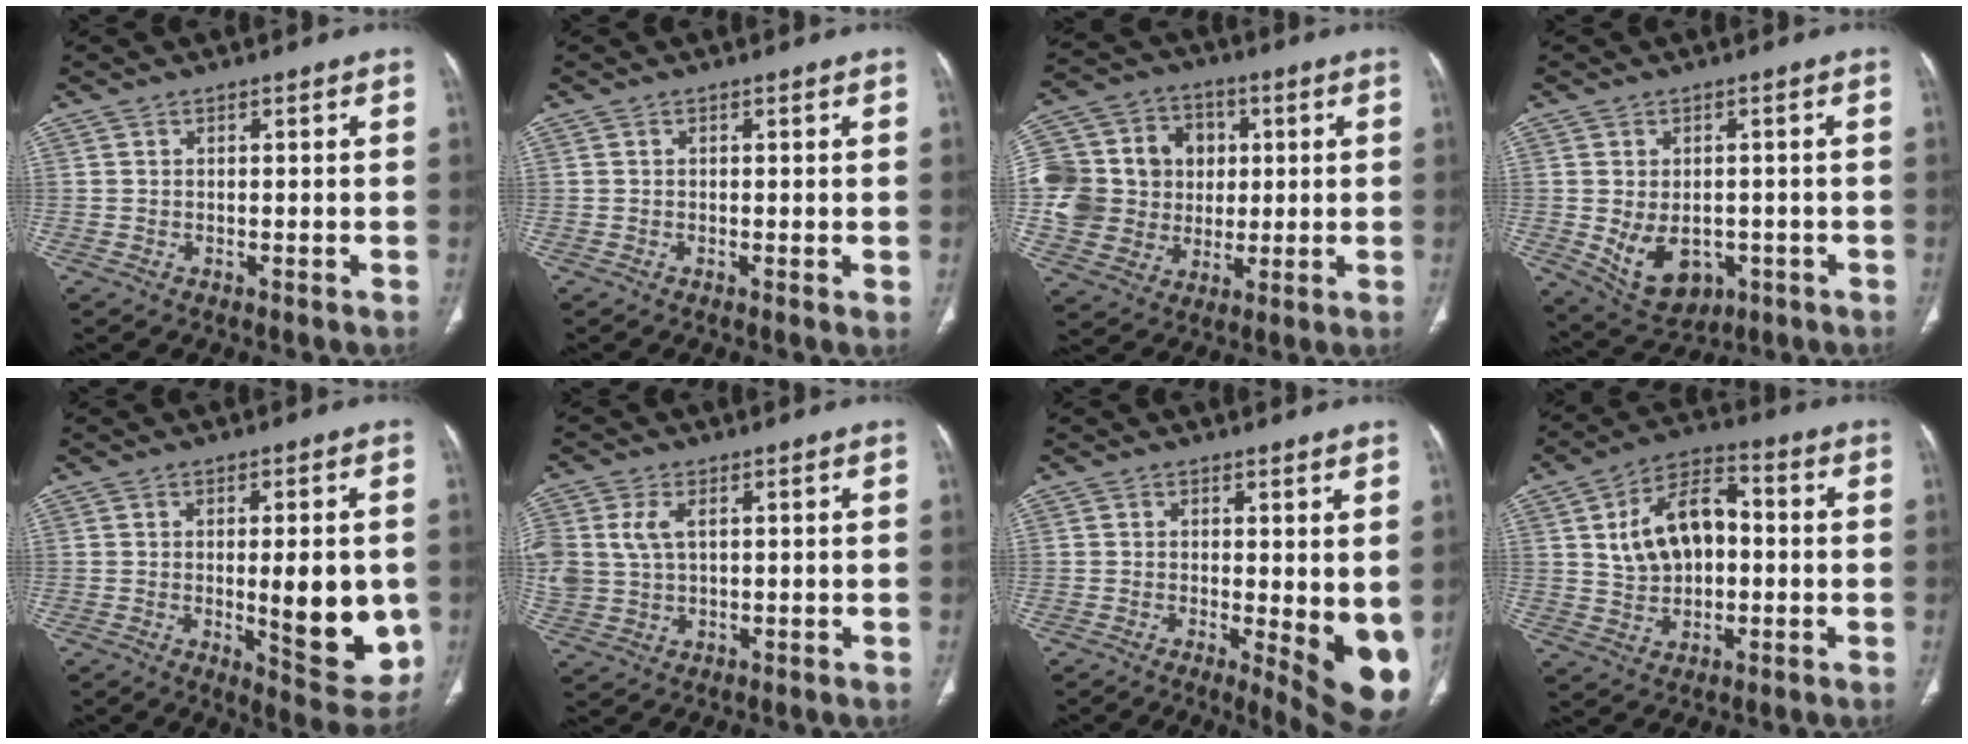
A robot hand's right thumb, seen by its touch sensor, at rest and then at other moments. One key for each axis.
{"total": 0.5, "fx": 0.1, "fy": 0.1, "fz": 0.5, "tx": -0.011, "ty": -0.002, "tz": -0.001}
{"total": 19.6, "fx": 1.7, "fy": 17.1, "fz": 9.5, "tx": -0.168, "ty": 0.033, "tz": 0.045}
{"total": 9.6, "fx": -2.1, "fy": 6.9, "fz": 6.3, "tx": -0.088, "ty": 0.002, "tz": -0.011}
{"total": 14.0, "fx": -1.3, "fy": 4.9, "fz": 13.1, "tx": -0.143, "ty": -0.024, "tz": -0.004}
{"total": 7.4, "fx": 1.9, "fy": 4.8, "fz": 5.4, "tx": -0.130, "ty": 0.007, "tz": 0.044}
{"total": 10.7, "fx": -0.6, "fy": 3.7, "fz": 10.1, "tx": -0.120, "ty": -0.023, "tz": -0.001}
{"total": 13.1, "fx": 1.3, "fy": 8.4, "fz": 9.9, "tx": -0.149, "ty": 0.023, "tz": 0.019}